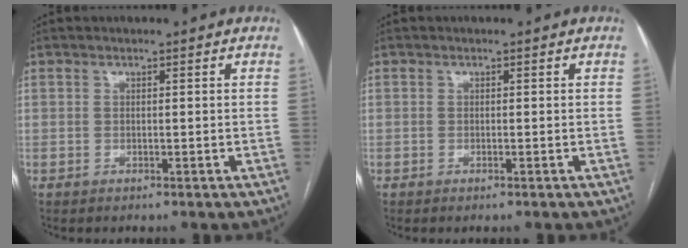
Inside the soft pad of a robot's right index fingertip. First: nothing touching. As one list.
[{"total": 0.0}]